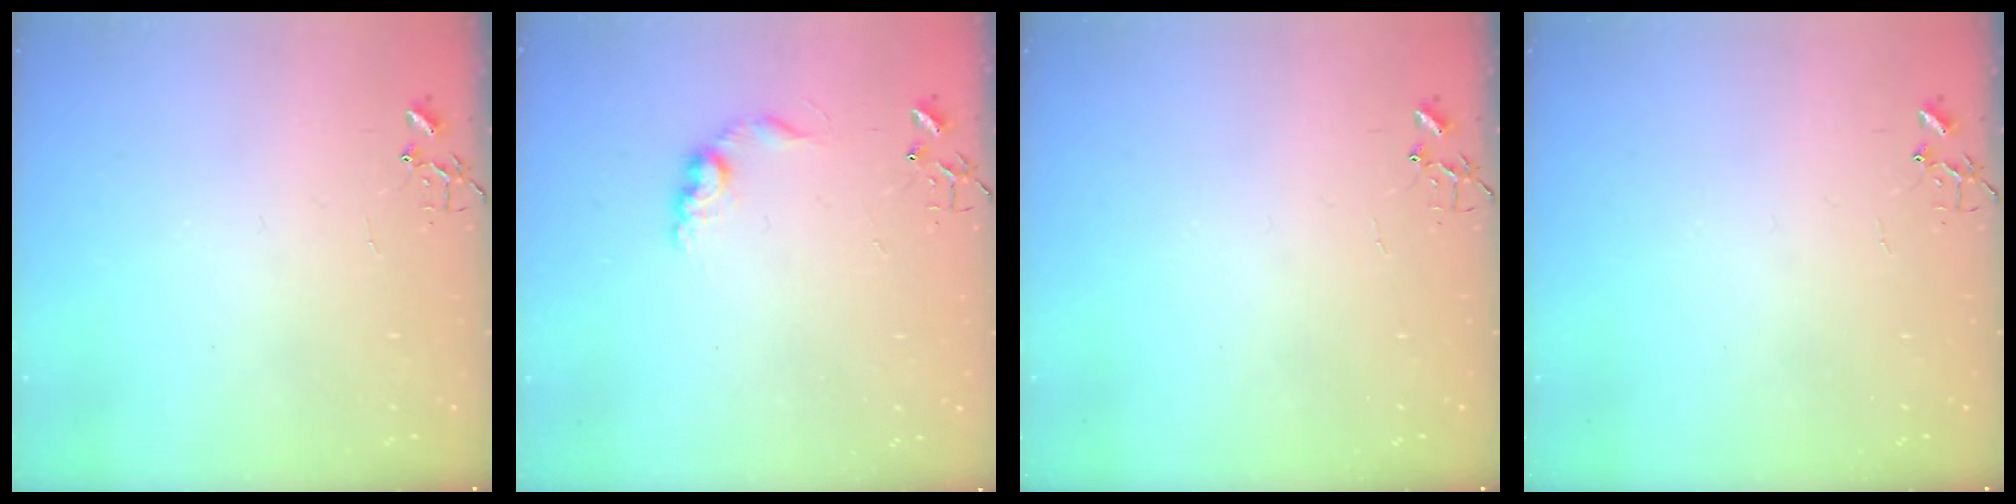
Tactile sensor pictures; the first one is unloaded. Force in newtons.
{"total": 8.3, "press": 8.2, "slide": 0.4}
{"total": 0.0}
{"total": 0.0}